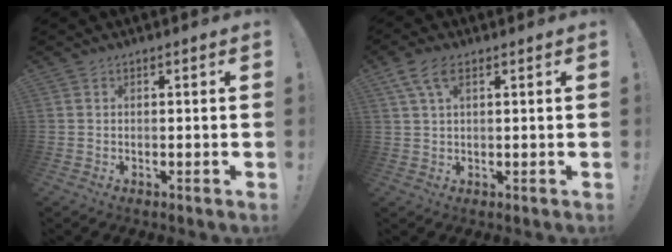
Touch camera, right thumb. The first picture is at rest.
{"total": 5.9, "force": [3.0, 3.0, 4.1], "torque": [-0.080, 0.001, 0.059]}